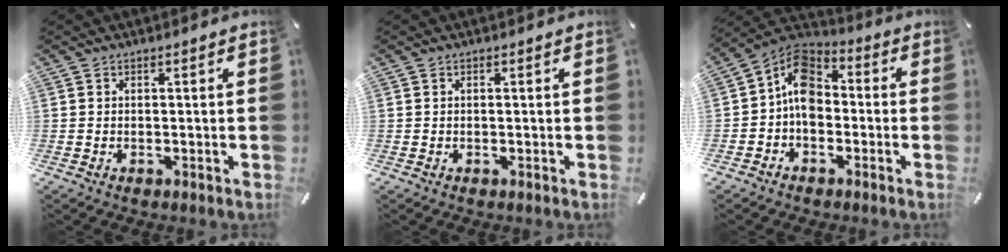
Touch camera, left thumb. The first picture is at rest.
{"total": 0.0}
{"total": 9.2, "force": [-1.4, 6.8, 5.9], "torque": [-0.120, 0.010, -0.030]}